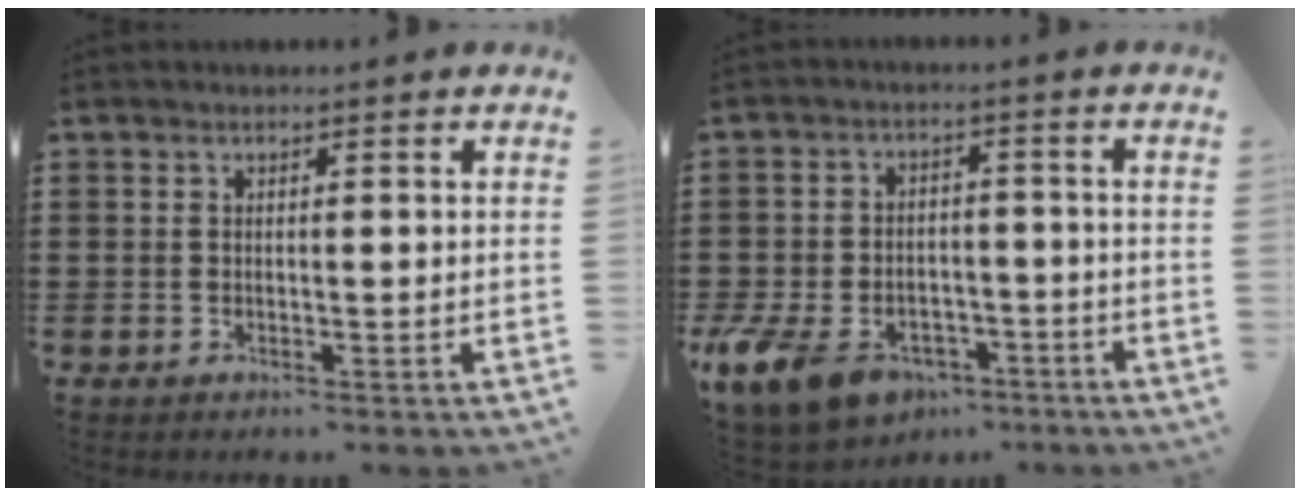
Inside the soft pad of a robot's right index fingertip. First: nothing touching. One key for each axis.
{"total": 8.3, "fx": -5.9, "fy": 4.2, "fz": 4.1, "tx": -0.111, "ty": 0.010, "tz": -0.116}